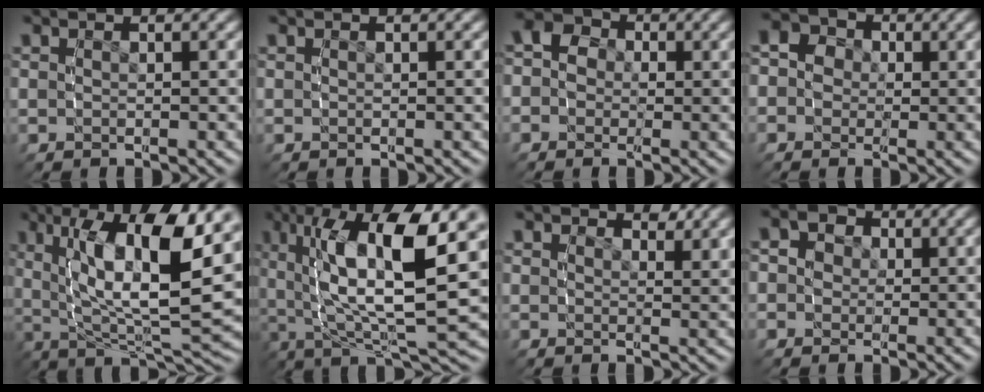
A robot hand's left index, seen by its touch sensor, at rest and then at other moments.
{"total": 0.0}
{"total": 7.8, "force": [1.9, 6.7, 3.5], "torque": [-0.052, 0.022, 0.002]}
{"total": 6.7, "force": [1.7, 5.9, 2.8], "torque": [-0.054, 0.013, 0.006]}
{"total": 14.1, "force": [2.4, 5.1, 12.9], "torque": [-0.187, 0.017, 0.043]}
{"total": 14.7, "force": [3.0, 5.5, 13.3], "torque": [-0.207, 0.014, 0.050]}
{"total": 1.7, "force": [1.3, 0.6, 0.9], "torque": [-0.007, -0.002, 0.017]}
{"total": 4.2, "force": [0.7, 3.8, 1.6], "torque": [-0.029, 0.007, -0.004]}